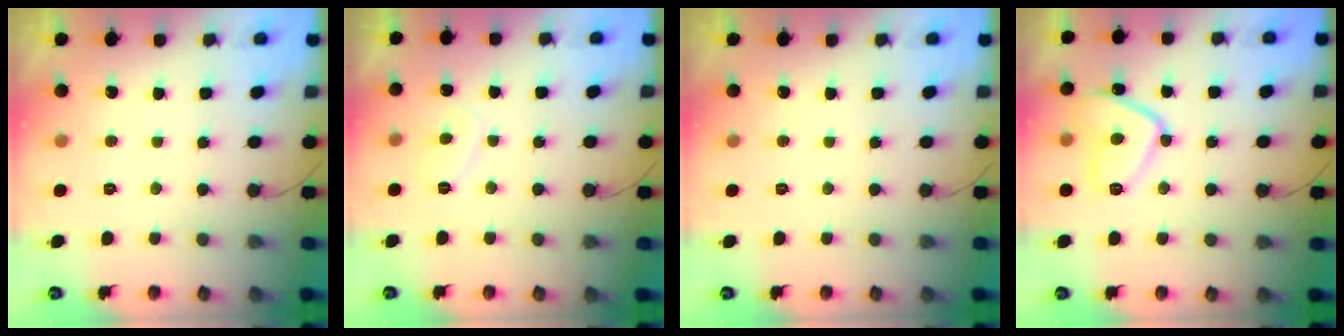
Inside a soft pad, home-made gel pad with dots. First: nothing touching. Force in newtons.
{"total": 2.8, "press": 2.6, "slide": 0.8}
{"total": 0.0}
{"total": 12.0, "press": 12.0, "slide": 1.3}